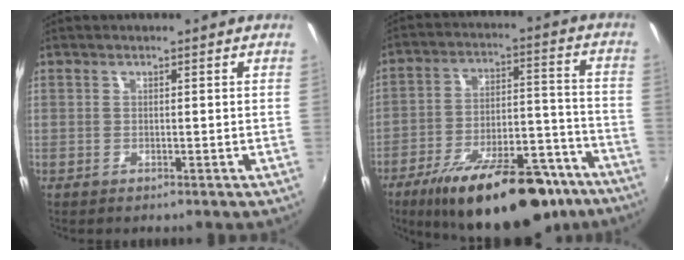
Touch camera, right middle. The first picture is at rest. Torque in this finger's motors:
{"motor_torque": [1.80, -0.34, 1.05, 0.21]}